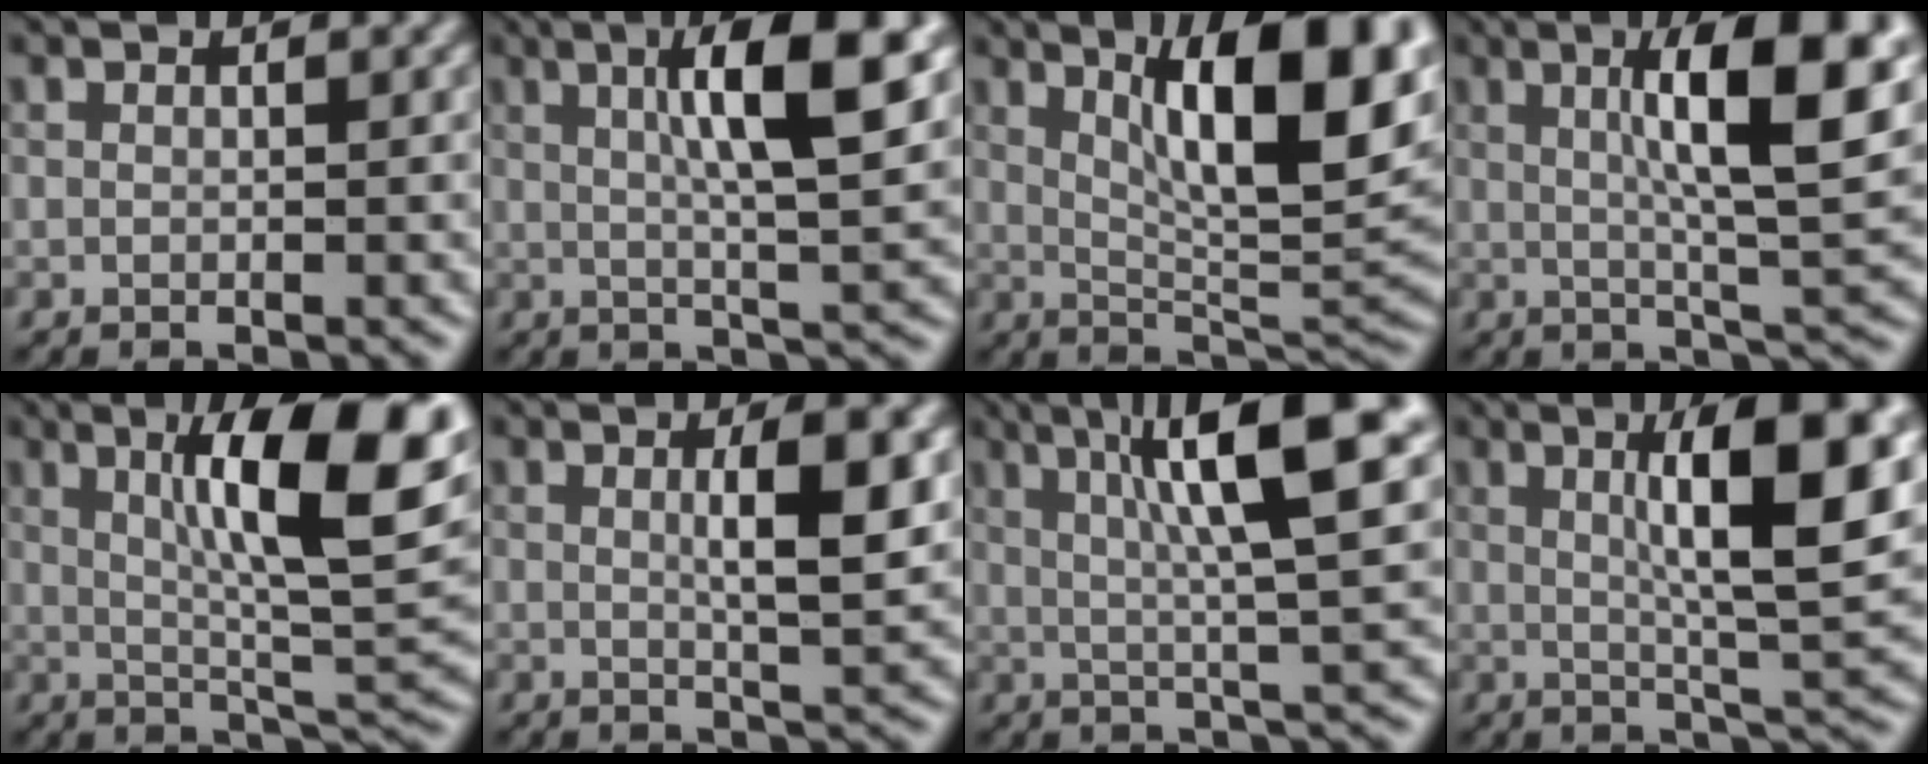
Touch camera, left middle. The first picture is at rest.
{"total": 8.3, "force": [2.5, 1.5, 7.8], "torque": [-0.110, 0.010, 0.039]}
{"total": 11.6, "force": [4.4, 3.1, 10.3], "torque": [-0.146, 0.003, 0.073]}
{"total": 11.1, "force": [2.8, 2.4, 10.5], "torque": [-0.143, 0.012, 0.041]}
{"total": 11.8, "force": [3.5, 2.5, 11.0], "torque": [-0.157, 0.010, 0.056]}
{"total": 4.6, "force": [0.9, 0.9, 4.5], "torque": [-0.067, 0.002, 0.014]}
{"total": 10.8, "force": [3.6, 1.8, 10.0], "torque": [-0.139, 0.017, 0.052]}
{"total": 9.9, "force": [2.5, 1.9, 9.4], "torque": [-0.127, 0.004, 0.040]}